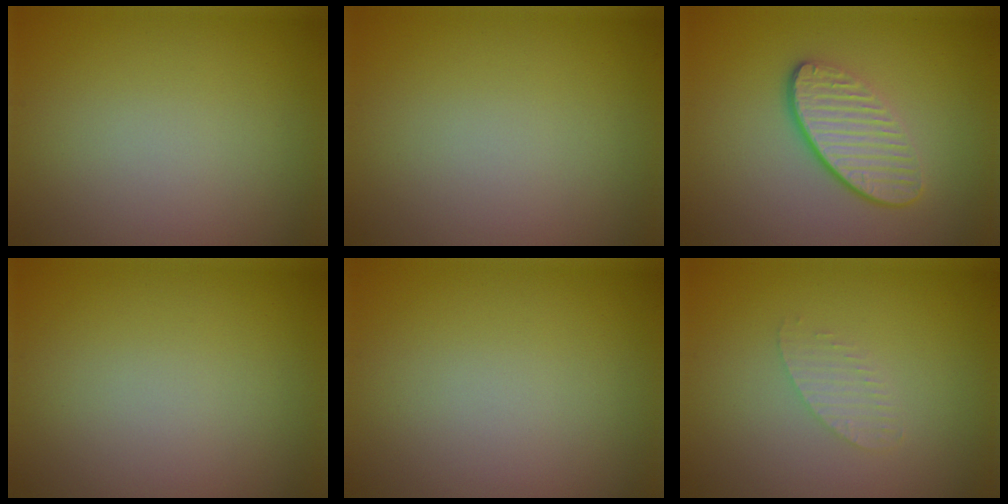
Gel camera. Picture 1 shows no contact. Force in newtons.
{"total": 0.0}
{"total": 4.2, "press": 3.1, "slide": 2.8}
{"total": 0.0}
{"total": 0.0}
{"total": 1.4, "press": 1.4, "slide": 0.1}